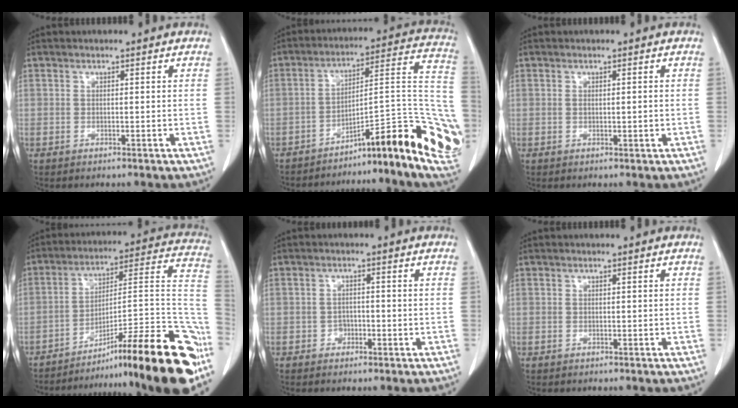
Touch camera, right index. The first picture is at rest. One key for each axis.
{"total": 21.6, "fx": -11.1, "fy": 3.5, "fz": 18.2, "tx": -0.150, "ty": 0.047, "tz": -0.151}
{"total": 0.9, "fx": -0.1, "fy": 0.2, "fz": 0.8, "tx": -0.026, "ty": 0.003, "tz": 0.003}
{"total": 26.4, "fx": -18.2, "fy": 1.0, "fz": 19.2, "tx": -0.165, "ty": 0.016, "tz": -0.275}
{"total": 1.6, "fx": -0.8, "fy": 1.3, "fz": 0.5, "tx": -0.001, "ty": 0.007, "tz": -0.012}
{"total": 0.0}